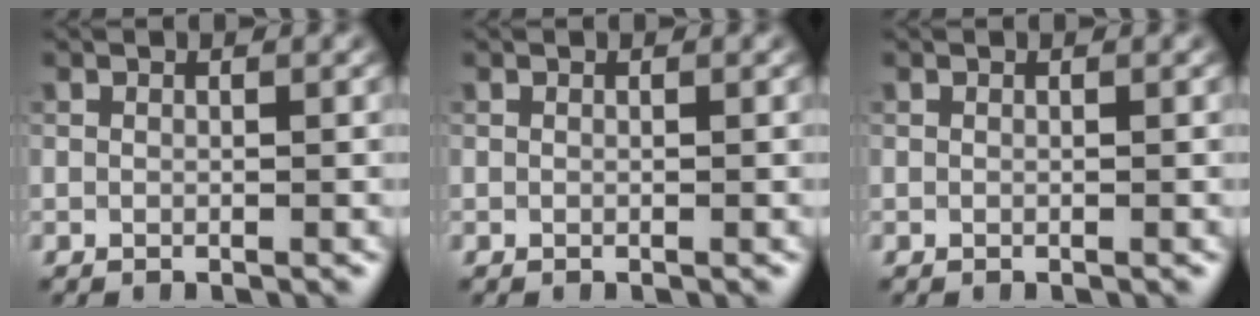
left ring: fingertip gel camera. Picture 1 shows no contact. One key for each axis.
{"total": 0.0}
{"total": 0.0}